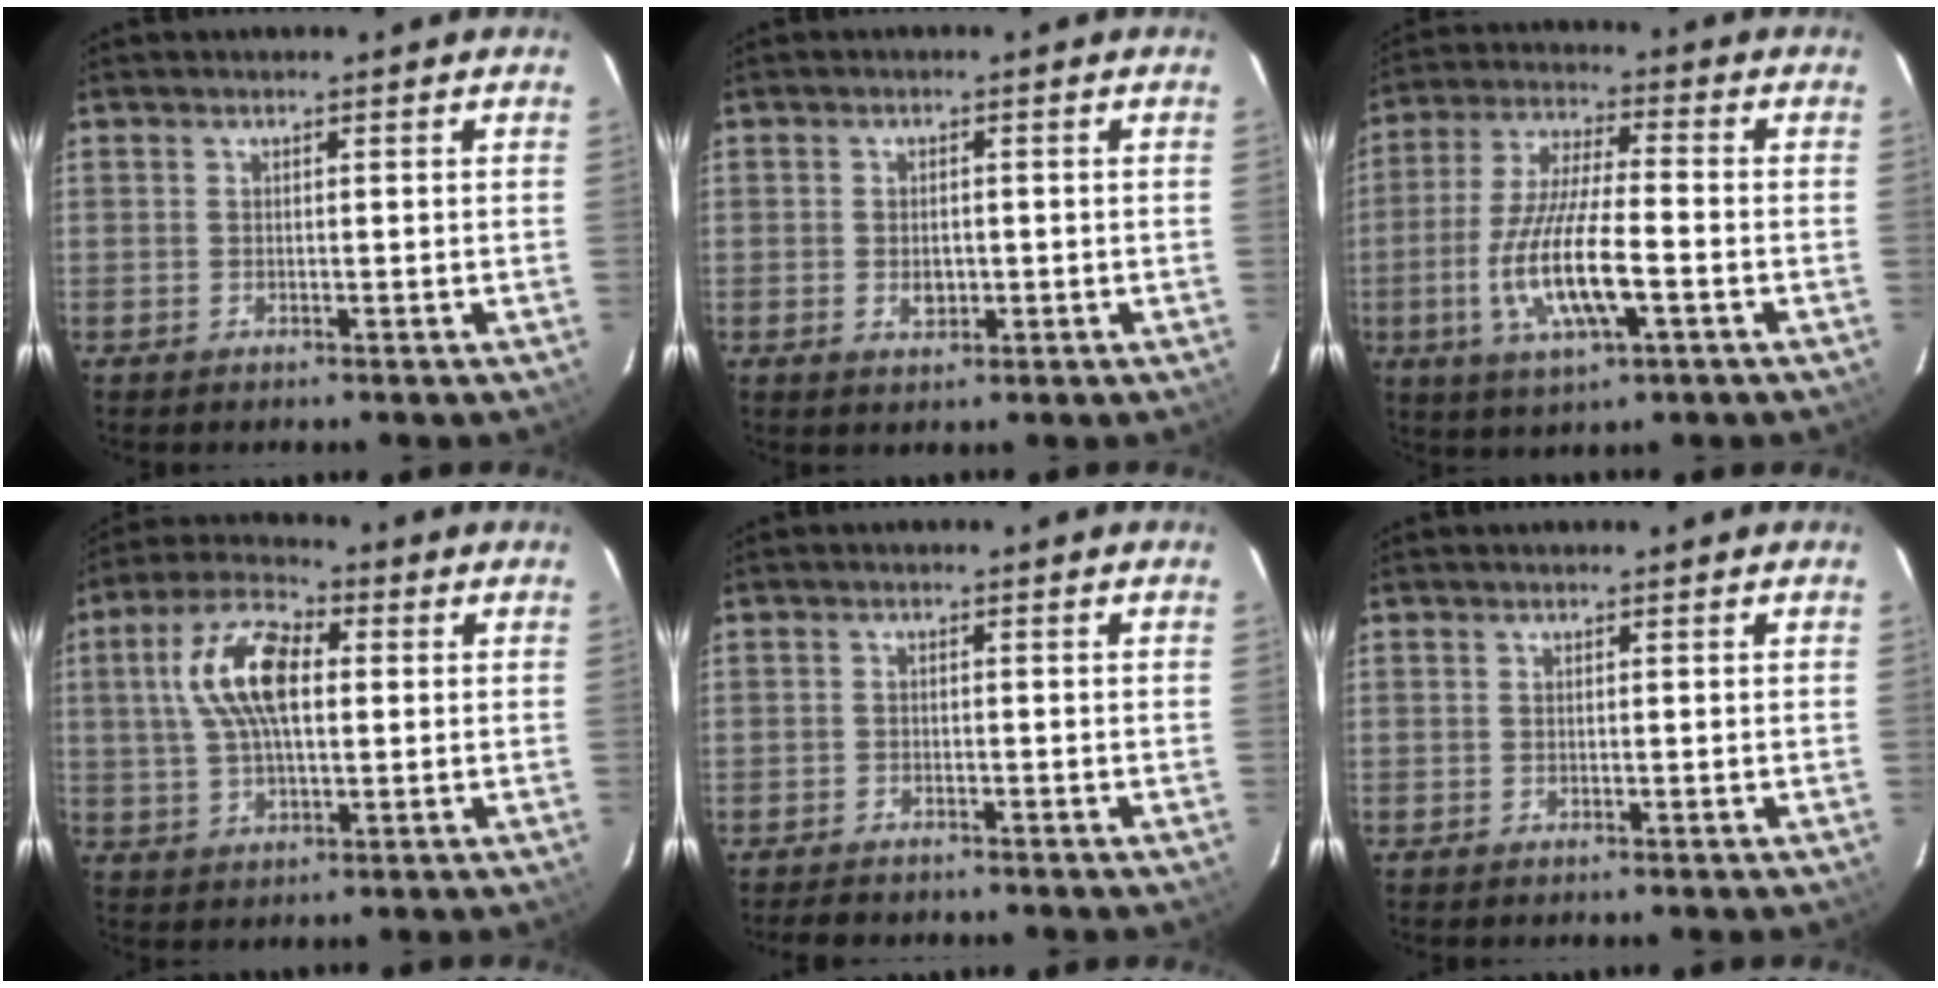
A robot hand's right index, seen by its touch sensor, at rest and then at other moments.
{"total": 3.0, "force": [-0.6, 2.0, 2.1], "torque": [-0.038, 0.000, -0.007]}
{"total": 14.1, "force": [-4.2, 3.5, 13.0], "torque": [-0.269, -0.013, -0.076]}
{"total": 12.4, "force": [2.1, 5.8, 10.7], "torque": [-0.214, 0.024, 0.036]}
{"total": 3.8, "force": [-3.5, 1.2, 1.1], "torque": [-0.032, -0.002, -0.053]}
{"total": 0.0}